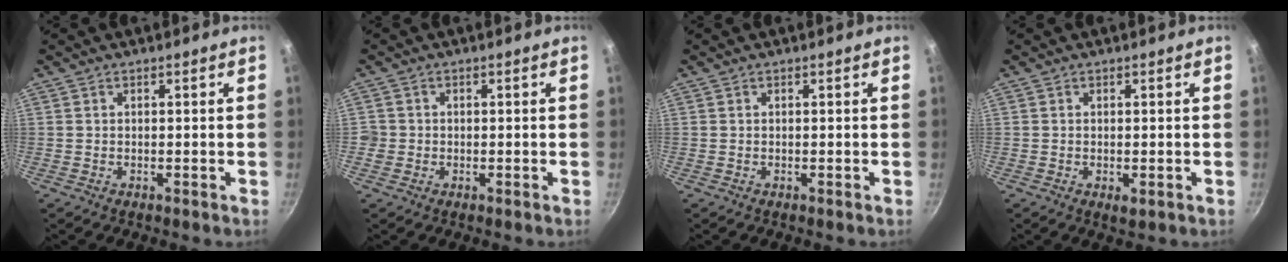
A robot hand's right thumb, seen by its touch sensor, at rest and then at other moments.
{"total": 2.1, "force": [-0.3, 2.0, 0.2], "torque": [0.009, 0.007, -0.008]}
{"total": 0.0}
{"total": 1.4, "force": [-0.3, 0.6, 1.2], "torque": [-0.023, -0.005, -0.002]}